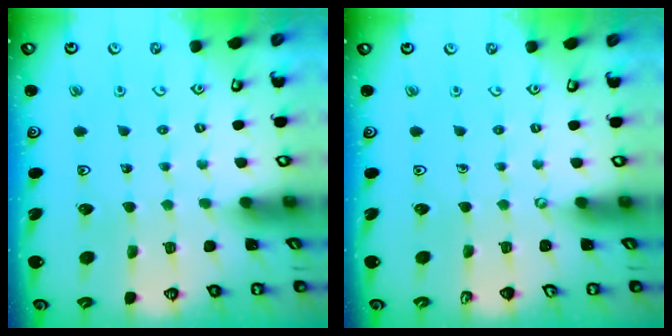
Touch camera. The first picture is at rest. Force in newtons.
{"total": 0.0}